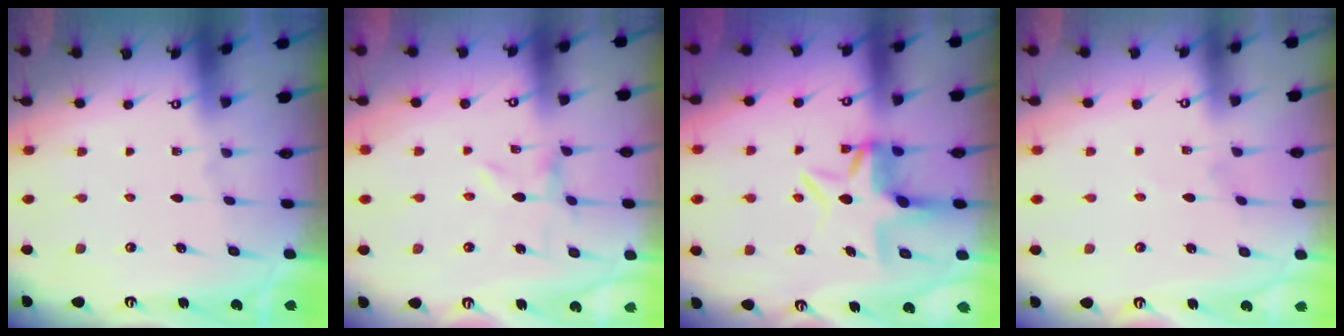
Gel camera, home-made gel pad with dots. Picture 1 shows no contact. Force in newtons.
{"total": 0.0}
{"total": 7.1, "press": 7.0, "slide": 0.8}
{"total": 0.0}